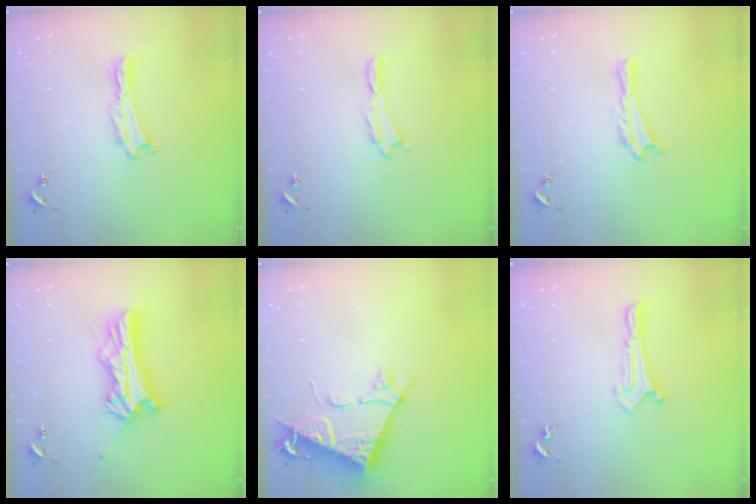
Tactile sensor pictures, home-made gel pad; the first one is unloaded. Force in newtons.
{"total": 0.0}
{"total": 0.0}
{"total": 9.1, "press": 9.1, "slide": 0.8}
{"total": 8.3, "press": 8.2, "slide": 0.9}
{"total": 0.0}